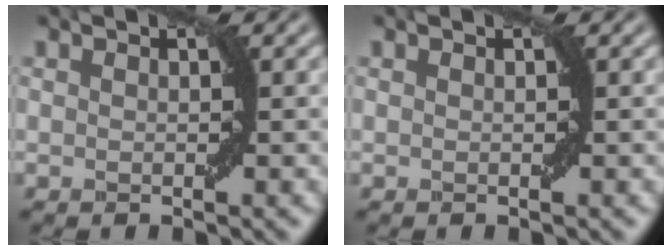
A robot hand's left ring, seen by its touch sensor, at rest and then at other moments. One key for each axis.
{"total": 0.0}